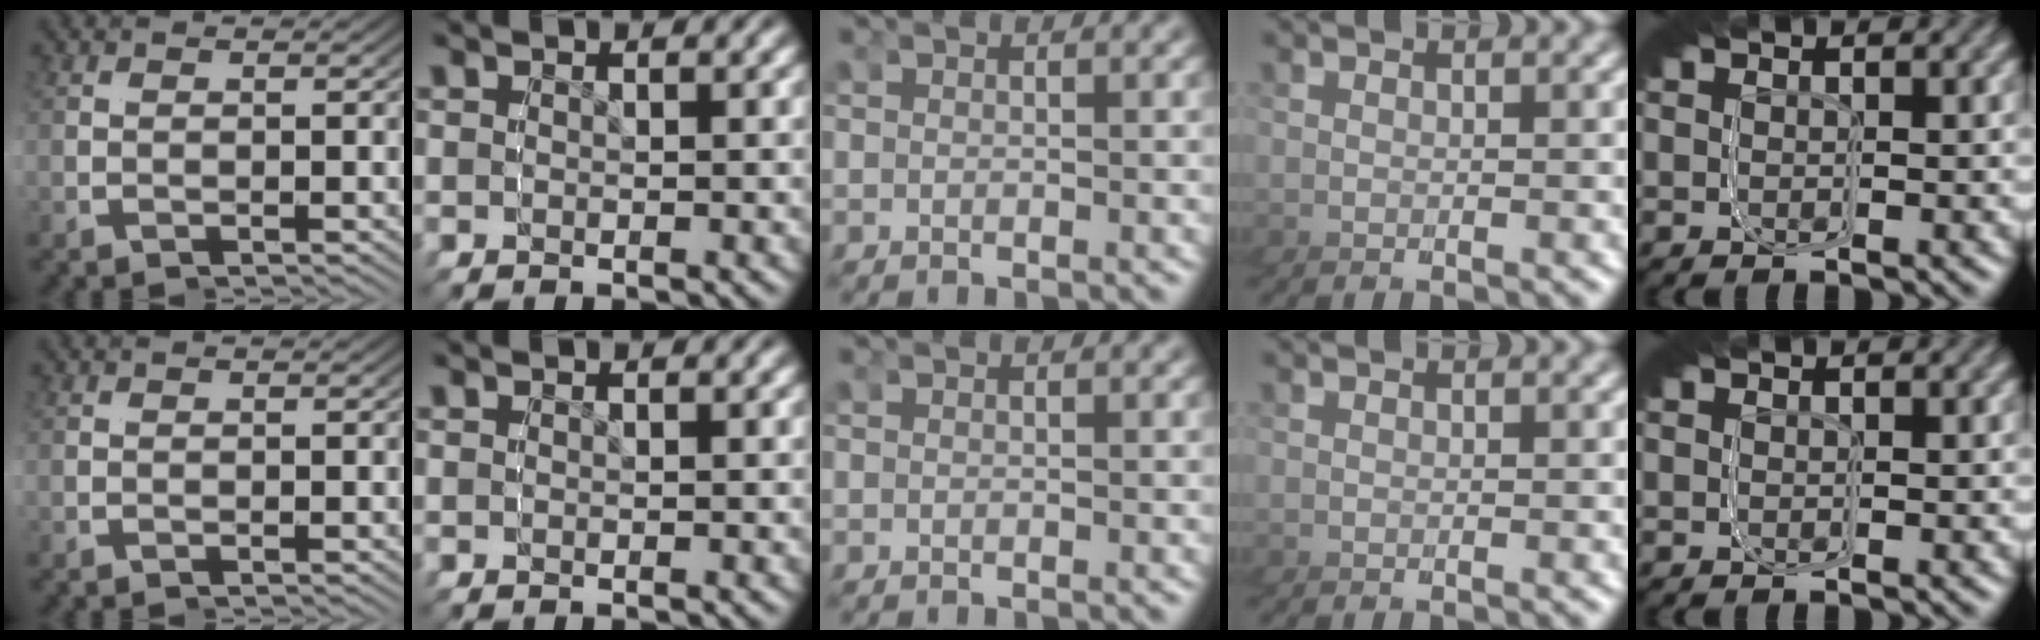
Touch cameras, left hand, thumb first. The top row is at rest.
{}